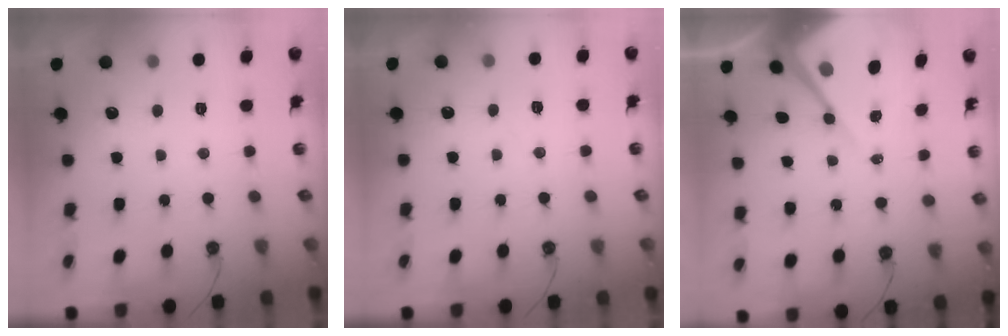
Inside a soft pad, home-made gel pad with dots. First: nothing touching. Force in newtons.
{"total": 3.6, "press": 3.5, "slide": 0.5}
{"total": 10.8, "press": 10.7, "slide": 0.7}